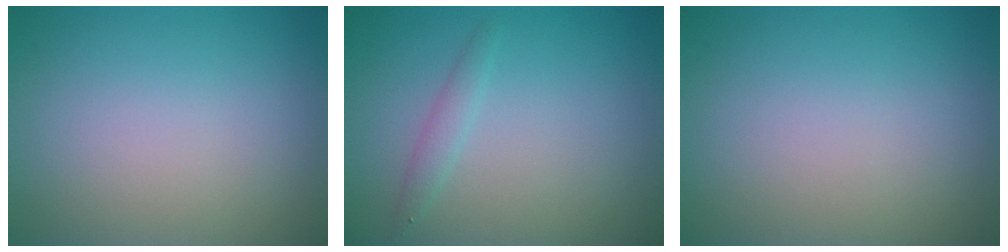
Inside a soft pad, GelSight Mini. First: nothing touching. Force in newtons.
{"total": 1.2, "press": 1.2, "slide": 0.0}
{"total": 0.0}